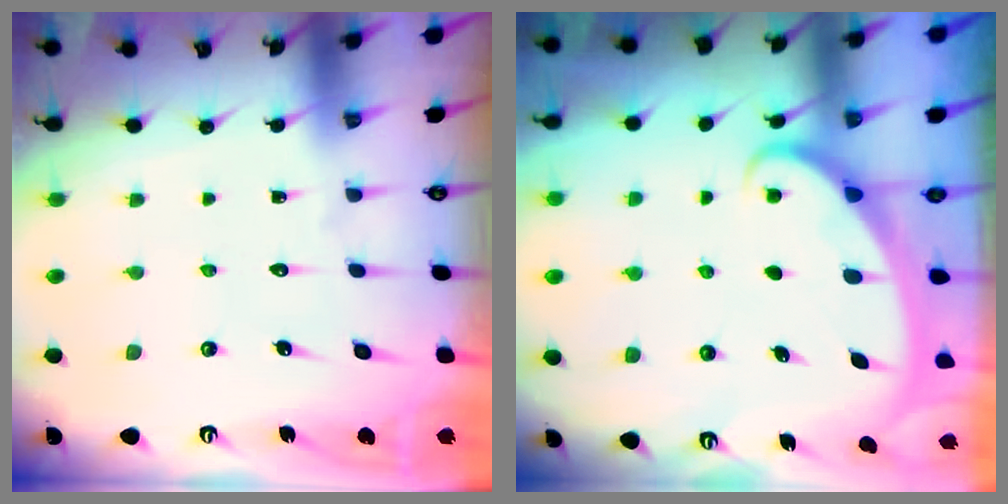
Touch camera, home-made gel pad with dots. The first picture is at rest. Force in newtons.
{"total": 2.3, "press": 2.2, "slide": 0.3}